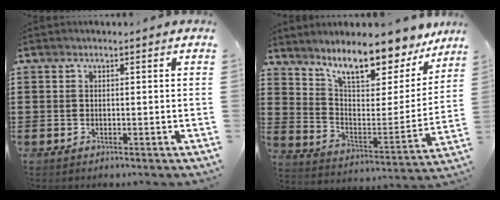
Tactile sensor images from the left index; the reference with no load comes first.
{"total": 11.1, "force": [9.6, 1.9, 5.4], "torque": [-0.112, -0.073, 0.161]}